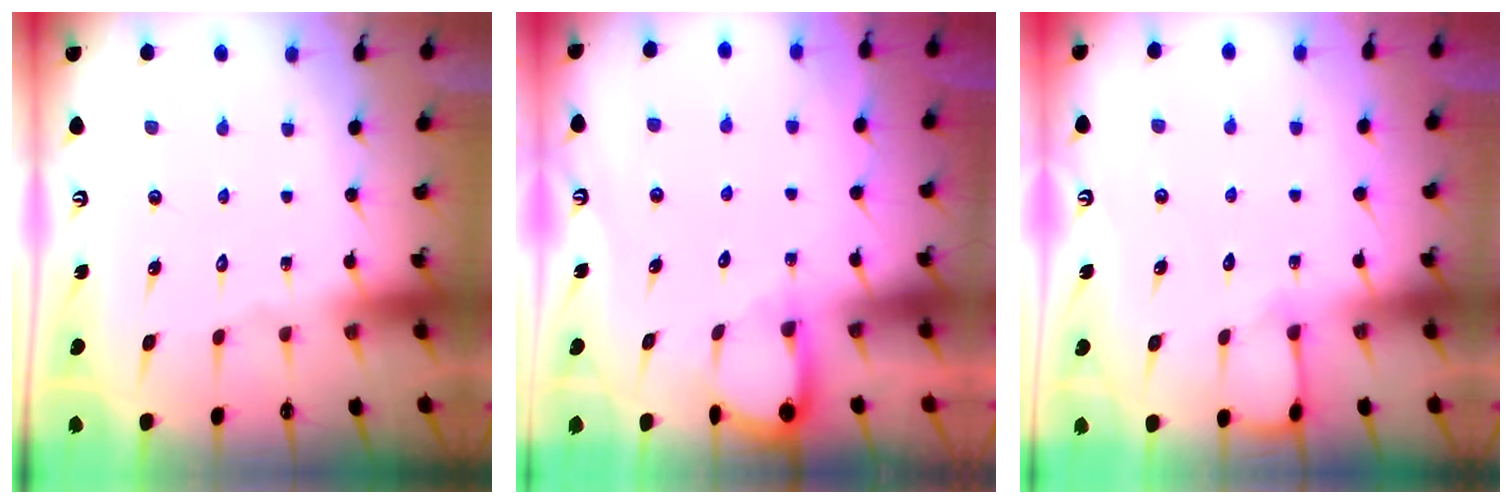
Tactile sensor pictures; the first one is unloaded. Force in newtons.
{"total": 3.5, "press": 3.5, "slide": 0.3}
{"total": 5.7, "press": 5.6, "slide": 0.5}